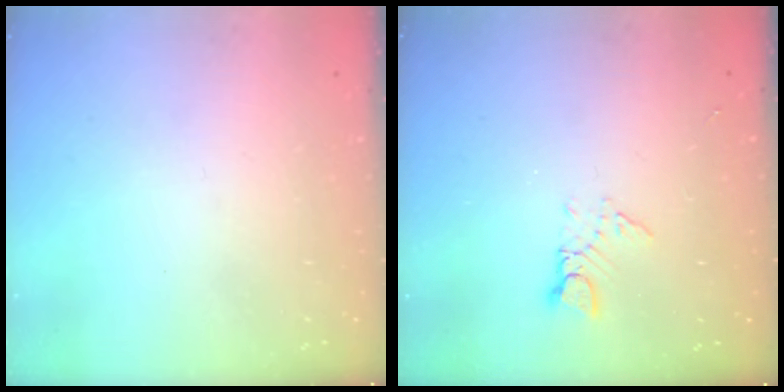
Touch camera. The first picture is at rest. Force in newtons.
{"total": 3.2, "press": 3.2, "slide": 0.4}